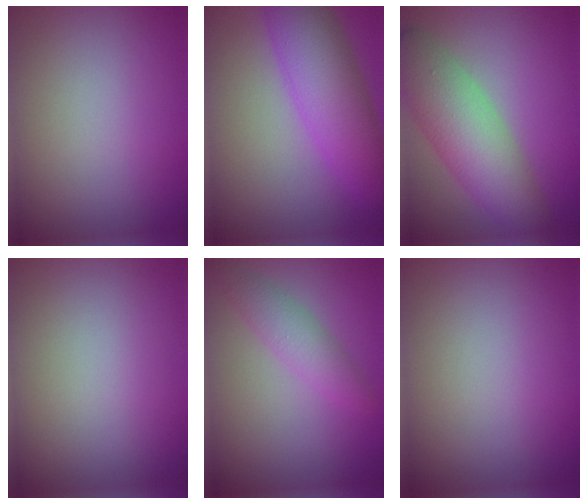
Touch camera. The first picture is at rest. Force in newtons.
{"total": 7.4, "press": 7.4, "slide": 0.3}
{"total": 7.5, "press": 7.5, "slide": 0.3}
{"total": 0.0}
{"total": 2.7, "press": 2.7, "slide": 0.1}
{"total": 0.0}